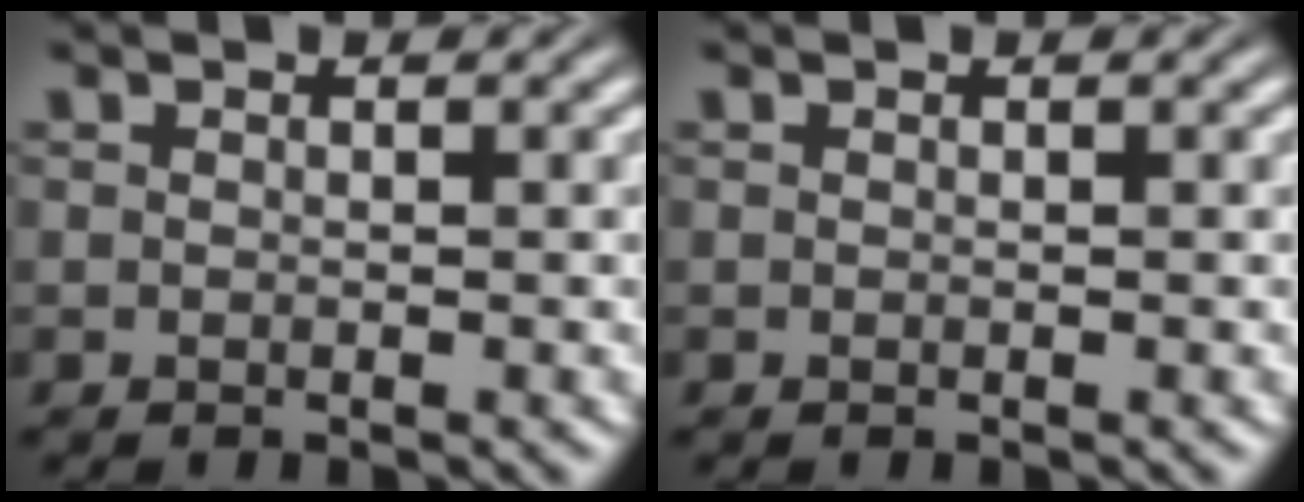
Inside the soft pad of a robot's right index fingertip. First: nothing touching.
{"total": 0.0}